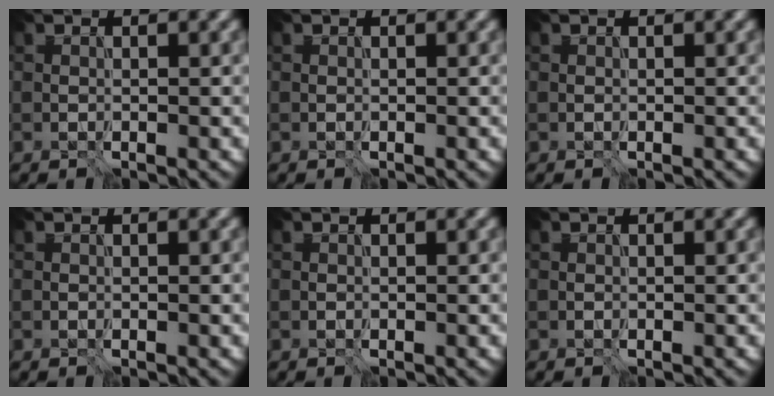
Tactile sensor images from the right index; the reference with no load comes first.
{"total": 0.0}
{"total": 0.0}
{"total": 0.0}
{"total": 0.0}
{"total": 0.0}